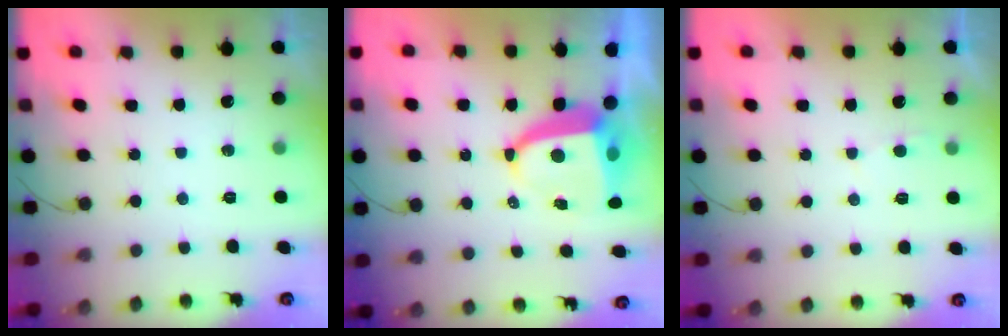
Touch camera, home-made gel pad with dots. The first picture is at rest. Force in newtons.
{"total": 9.3, "press": 9.2, "slide": 1.0}
{"total": 2.5, "press": 2.5, "slide": 0.2}